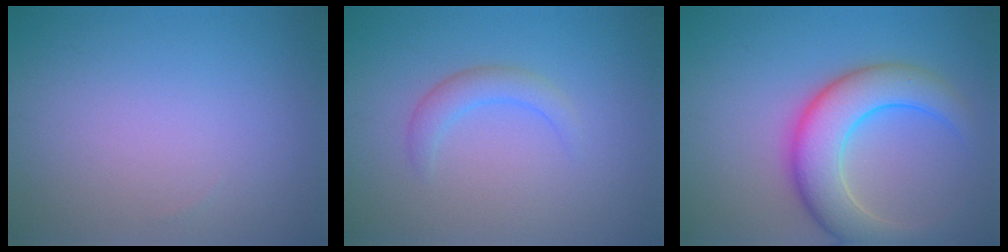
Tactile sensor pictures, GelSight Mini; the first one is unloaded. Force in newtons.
{"total": 2.1, "press": 2.1, "slide": 0.2}
{"total": 7.6, "press": 7.6, "slide": 0.3}